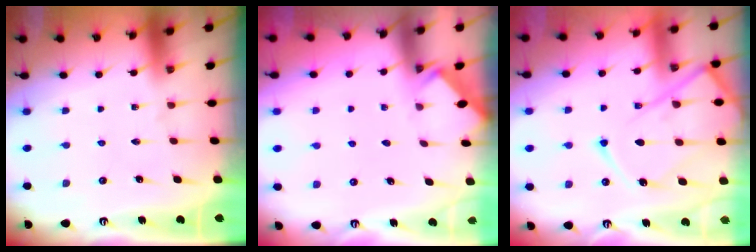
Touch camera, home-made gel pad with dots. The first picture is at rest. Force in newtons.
{"total": 1.7, "press": 1.7, "slide": 0.2}
{"total": 15.7, "press": 15.6, "slide": 1.8}